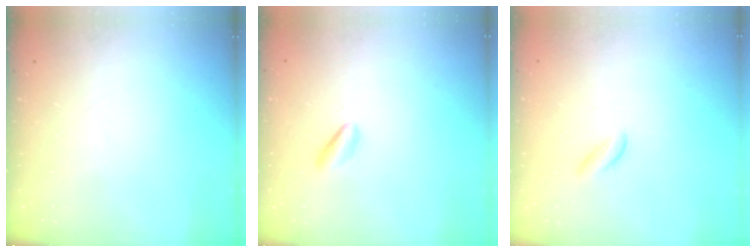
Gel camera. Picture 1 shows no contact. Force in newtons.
{"total": 2.7, "press": 2.6, "slide": 0.7}
{"total": 1.4, "press": 1.3, "slide": 0.3}